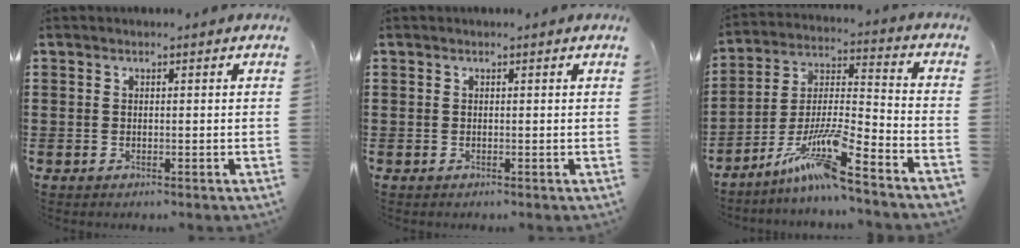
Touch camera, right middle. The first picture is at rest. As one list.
[{"total": 0.0}, {"total": 12.2, "force": [-9.0, 0.3, 8.2], "torque": [-0.168, -0.007, -0.180]}]